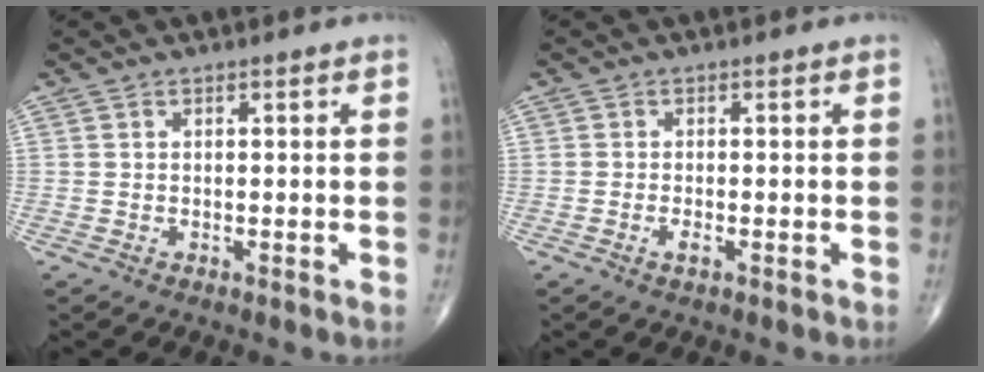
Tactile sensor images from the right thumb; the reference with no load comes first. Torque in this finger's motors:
{"motor_torque": [-0.18, -0.04, -0.36, -0.15, 0.07]}